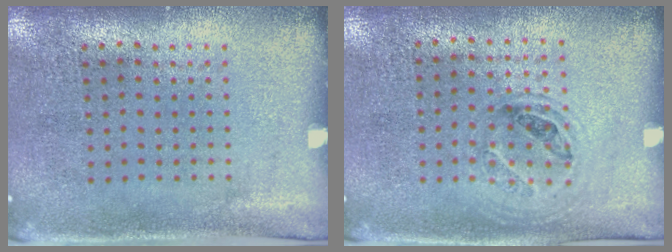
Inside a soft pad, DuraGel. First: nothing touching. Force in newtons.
{"total": 0.9, "press": 0.8, "slide": 0.4}